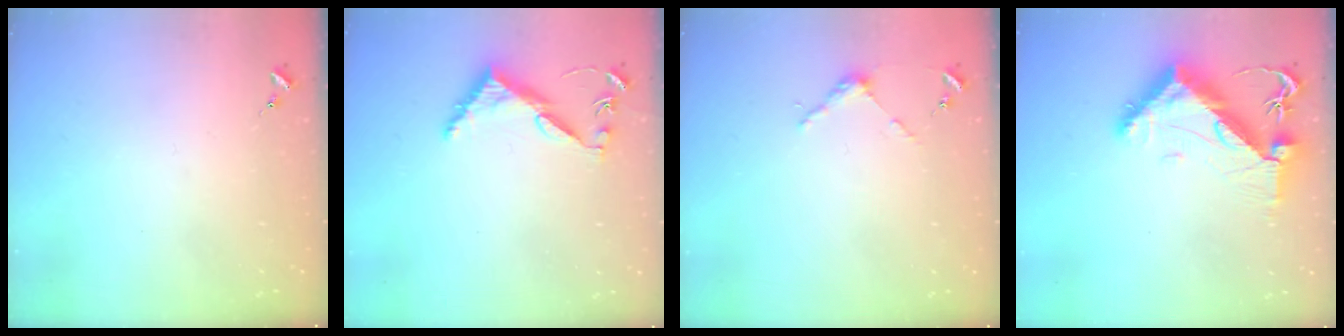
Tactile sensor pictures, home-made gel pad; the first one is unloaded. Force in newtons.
{"total": 6.2, "press": 6.2, "slide": 0.5}
{"total": 3.9, "press": 3.9, "slide": 0.2}
{"total": 10.8, "press": 10.8, "slide": 1.3}